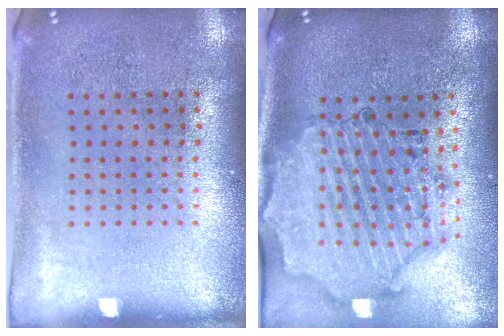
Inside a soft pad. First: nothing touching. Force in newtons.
{"total": 2.1, "press": 2.0, "slide": 0.4}